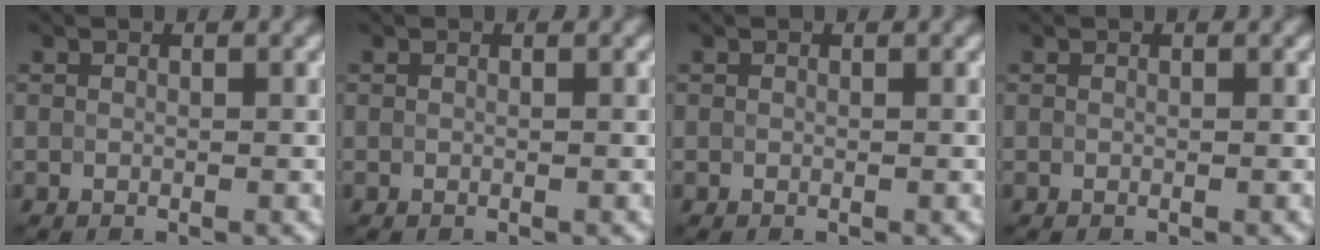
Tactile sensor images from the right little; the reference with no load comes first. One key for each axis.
{"total": 0.0}
{"total": 0.0}
{"total": 0.0}